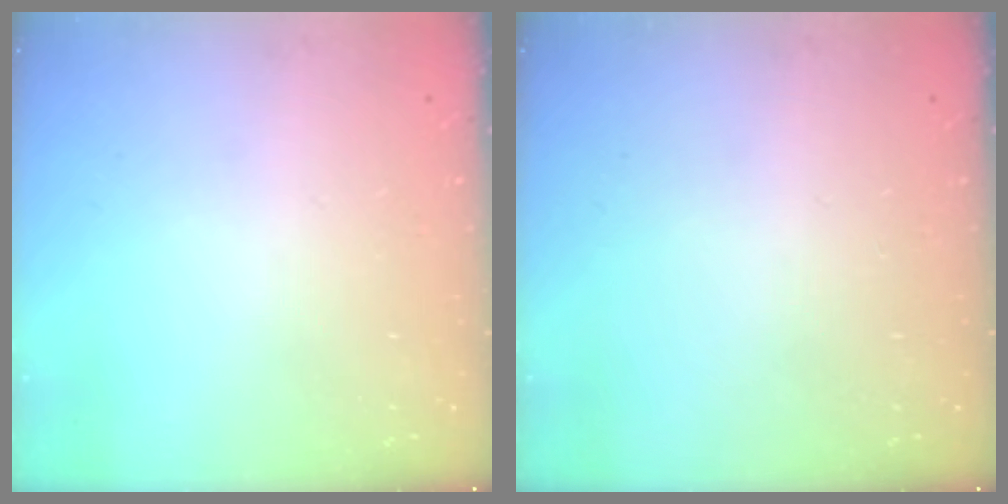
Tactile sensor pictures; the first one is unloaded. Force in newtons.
{"total": 0.0}